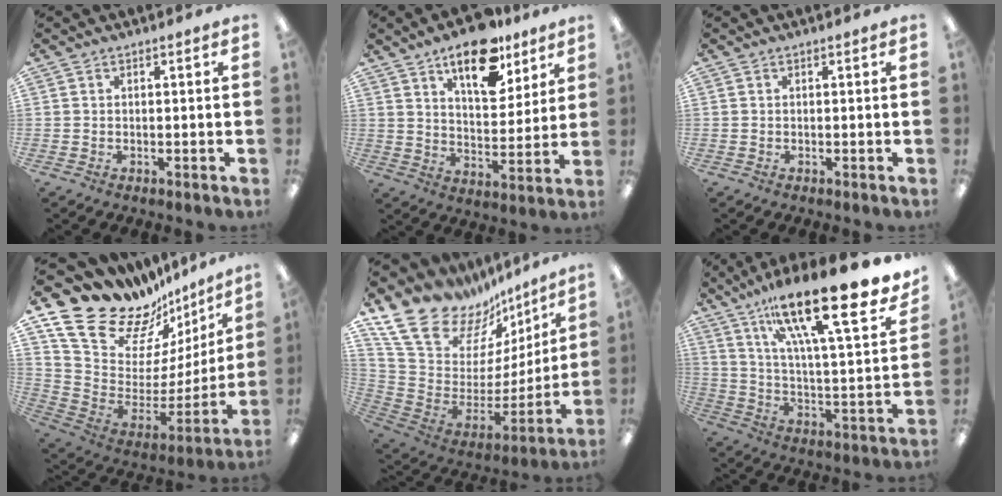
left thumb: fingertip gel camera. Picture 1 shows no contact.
{"total": 16.2, "force": [11.1, 7.4, 9.3], "torque": [-0.121, -0.060, 0.186]}
{"total": 0.0}
{"total": 19.7, "force": [15.6, 9.6, 7.1], "torque": [-0.110, -0.140, 0.295]}
{"total": 21.2, "force": [16.2, 10.3, 9.1], "torque": [-0.153, -0.126, 0.300]}
{"total": 24.7, "force": [16.9, 5.0, 17.3], "torque": [-0.272, -0.107, 0.270]}